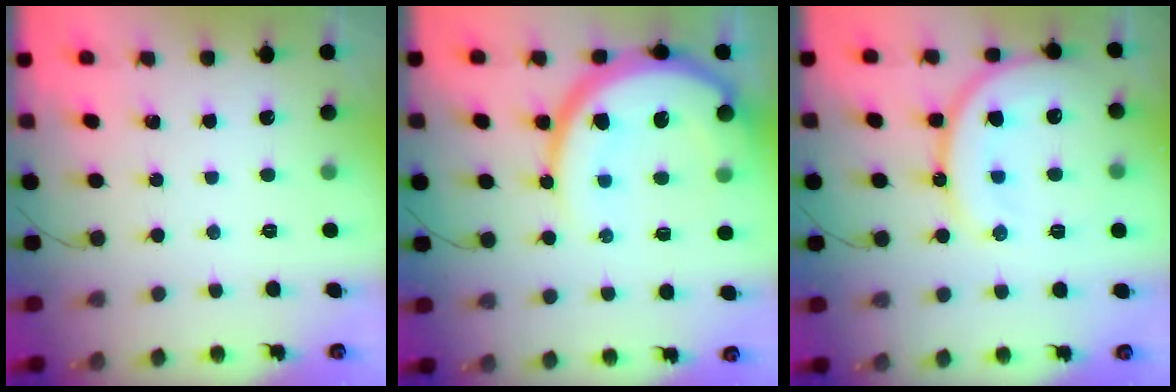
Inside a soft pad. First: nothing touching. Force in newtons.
{"total": 18.2, "press": 18.0, "slide": 2.1}
{"total": 17.8, "press": 17.4, "slide": 3.7}